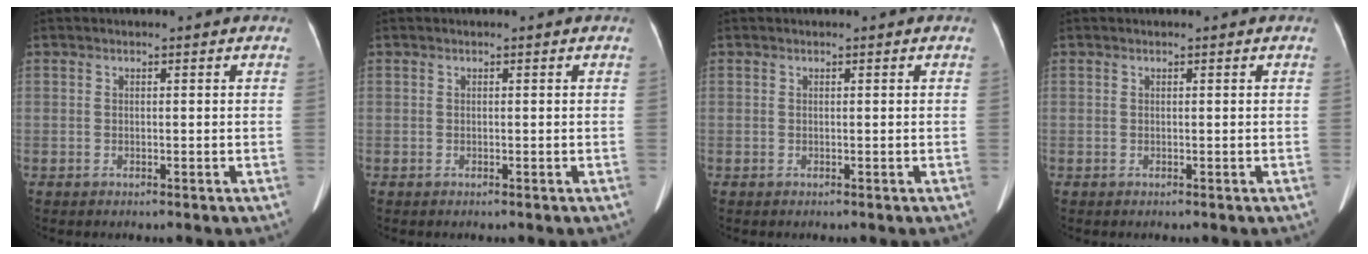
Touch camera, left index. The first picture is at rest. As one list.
[{"total": 0.0}, {"total": 0.0}, {"total": 0.0}]